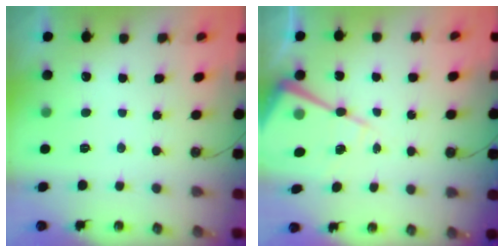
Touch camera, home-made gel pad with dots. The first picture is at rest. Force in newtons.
{"total": 14.2, "press": 14.2, "slide": 1.2}